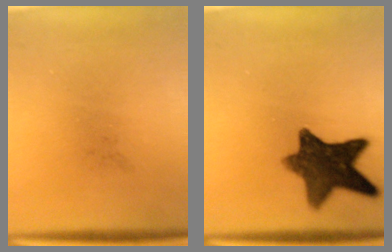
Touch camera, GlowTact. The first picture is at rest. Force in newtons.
{"total": 10.8}